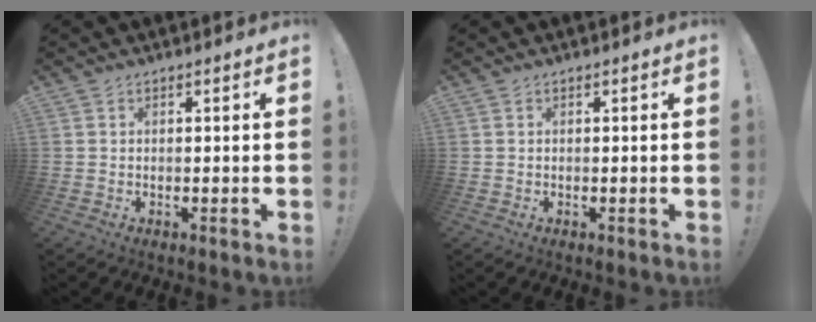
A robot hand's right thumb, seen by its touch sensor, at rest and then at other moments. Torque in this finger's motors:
{"motor_torque": [-0.11, 0.10, 0.06, 0.00, 0.00]}